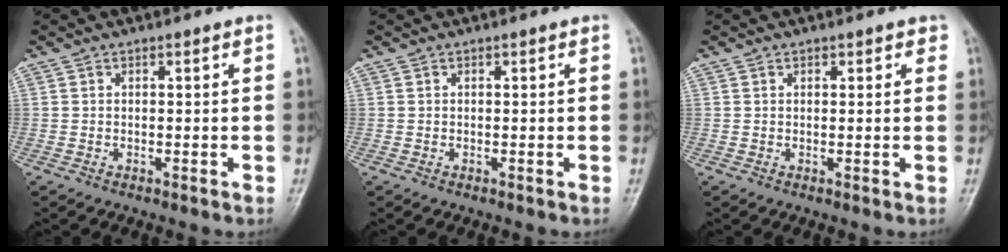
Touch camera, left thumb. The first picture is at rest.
{"total": 0.0}
{"total": 1.3, "force": [0.8, 0.8, 0.5], "torque": [0.007, -0.003, 0.006]}